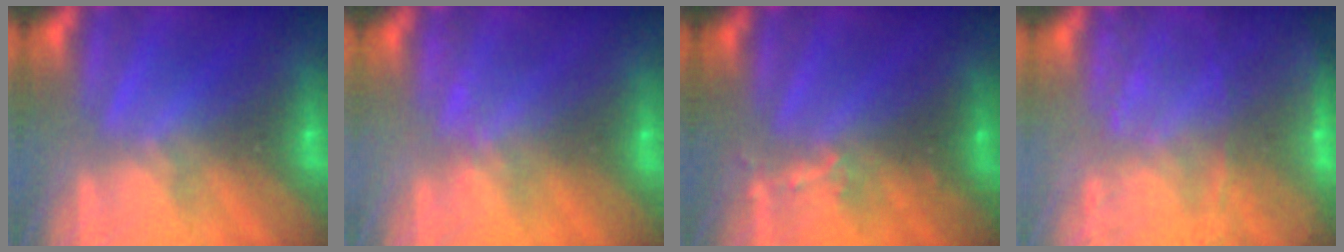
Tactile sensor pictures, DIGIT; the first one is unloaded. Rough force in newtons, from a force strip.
{"total": 2.1}
{"total": 2.6}
{"total": 8.5}